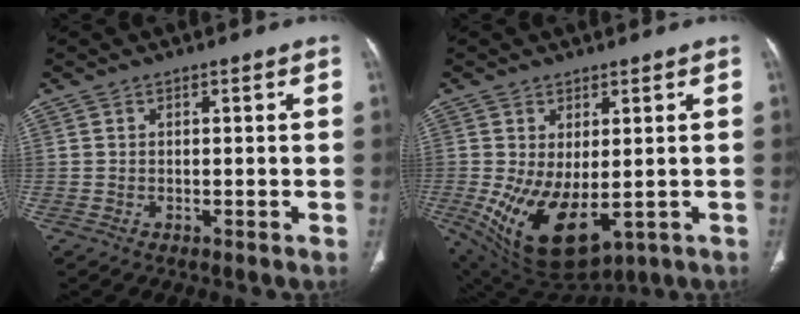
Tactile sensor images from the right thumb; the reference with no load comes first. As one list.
[{"total": 13.5, "force": [-2.3, 7.0, 11.3], "torque": [-0.200, -0.018, -0.006]}]